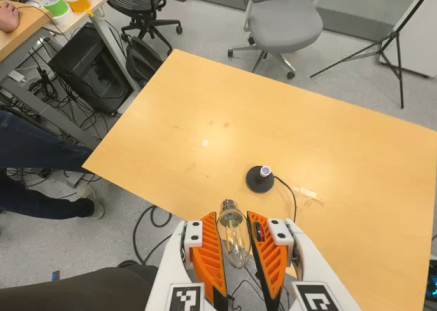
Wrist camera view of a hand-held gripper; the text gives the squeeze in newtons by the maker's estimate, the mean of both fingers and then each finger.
{"total": 14.1, "left": 15.2, "right": 13.0}